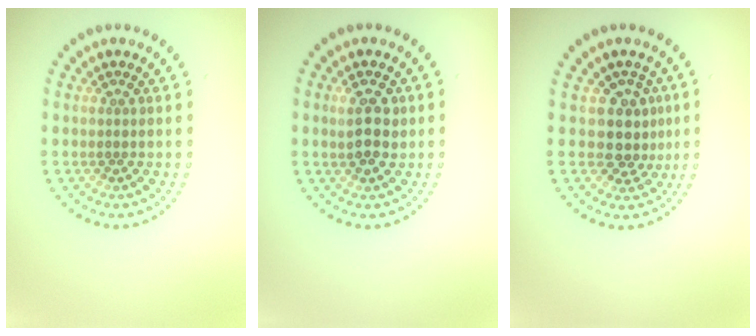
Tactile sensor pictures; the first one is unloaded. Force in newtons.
{"total": 2.9, "press": 2.8, "slide": 0.4}
{"total": 3.0, "press": 2.3, "slide": 1.8}